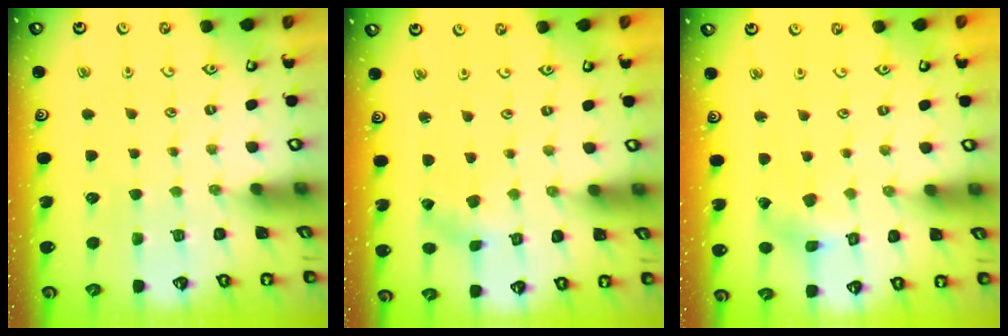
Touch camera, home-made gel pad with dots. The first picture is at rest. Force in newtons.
{"total": 1.0, "press": 1.0, "slide": 0.2}
{"total": 2.8, "press": 2.8, "slide": 0.5}